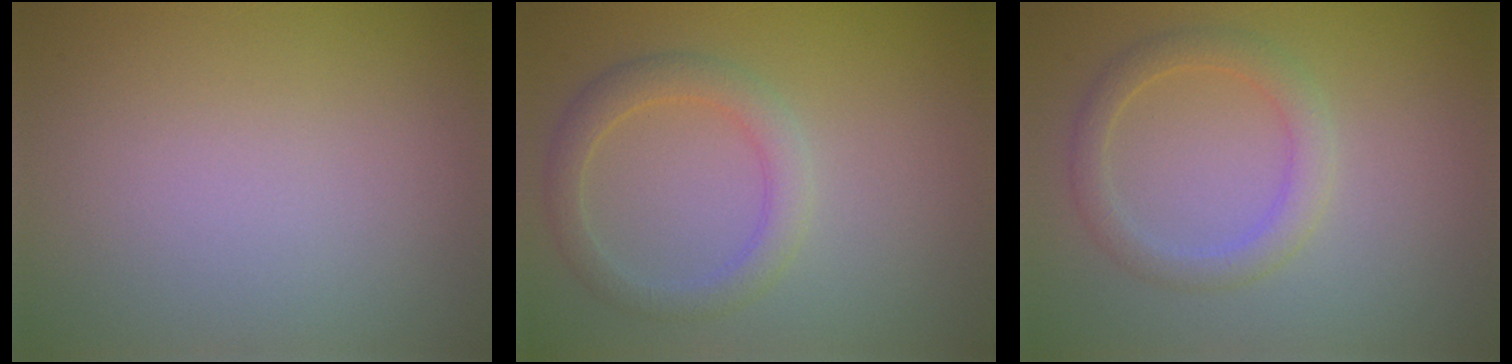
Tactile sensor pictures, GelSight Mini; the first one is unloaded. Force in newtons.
{"total": 2.9, "press": 2.9, "slide": 0.2}
{"total": 2.7, "press": 2.7, "slide": 0.1}